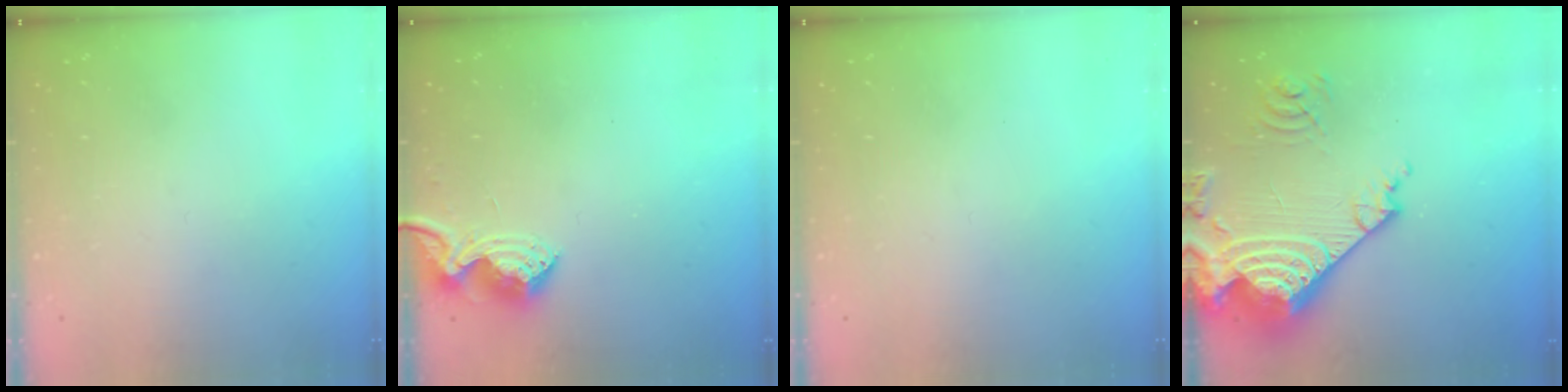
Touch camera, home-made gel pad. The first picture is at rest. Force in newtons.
{"total": 8.9, "press": 8.9, "slide": 0.4}
{"total": 0.0}
{"total": 23.5, "press": 23.4, "slide": 2.7}